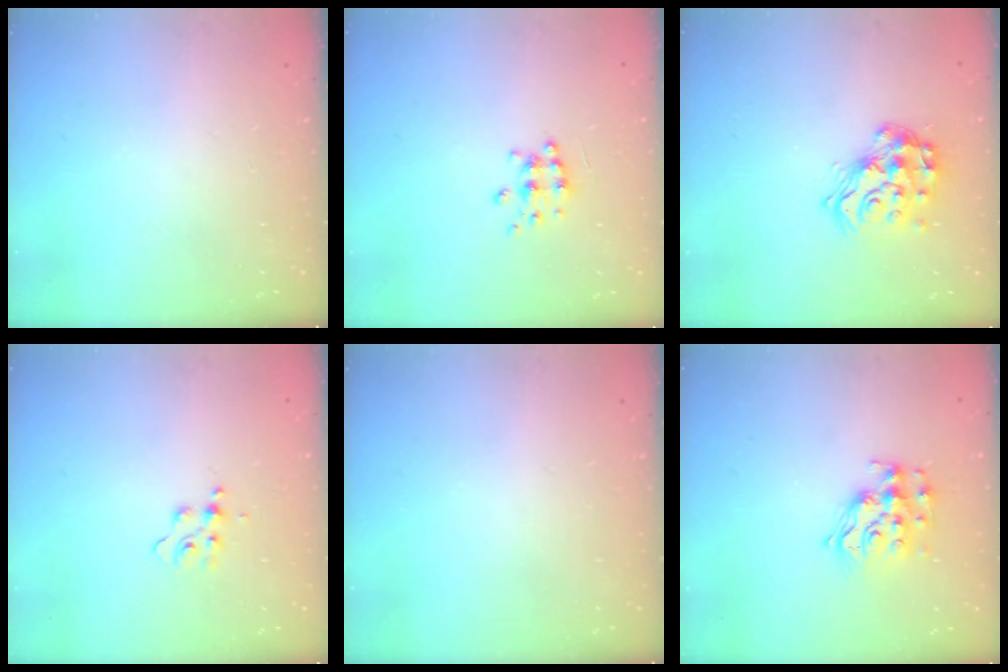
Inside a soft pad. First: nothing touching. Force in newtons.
{"total": 6.5, "press": 6.4, "slide": 0.8}
{"total": 15.5, "press": 15.4, "slide": 1.0}
{"total": 7.3, "press": 7.3, "slide": 0.7}
{"total": 0.0}
{"total": 12.1, "press": 12.0, "slide": 0.8}